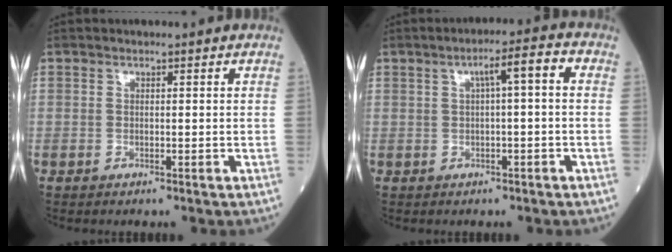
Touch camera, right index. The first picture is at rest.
{"total": 4.6, "force": [0.7, 0.5, 4.5], "torque": [-0.070, 0.019, 0.009]}